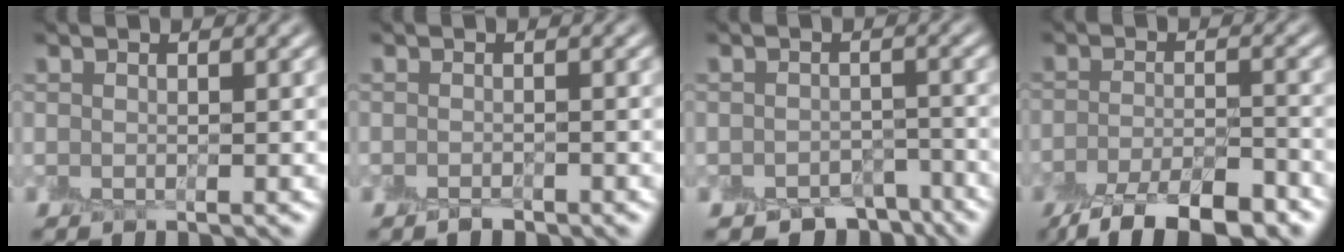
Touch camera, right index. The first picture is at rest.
{"total": 1.1, "force": [-1.0, 0.4, 0.2], "torque": [-0.005, -0.006, -0.018]}
{"total": 4.8, "force": [-3.8, 2.5, 1.5], "torque": [-0.008, -0.017, -0.054]}
{"total": 8.1, "force": [-6.0, 2.5, 4.8], "torque": [-0.073, -0.012, -0.103]}